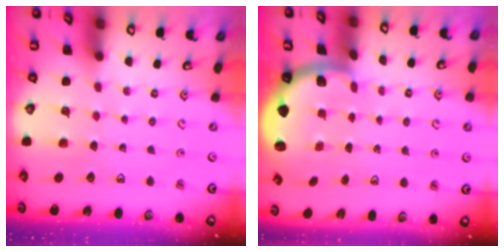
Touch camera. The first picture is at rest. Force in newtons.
{"total": 1.9, "press": 1.8, "slide": 0.5}